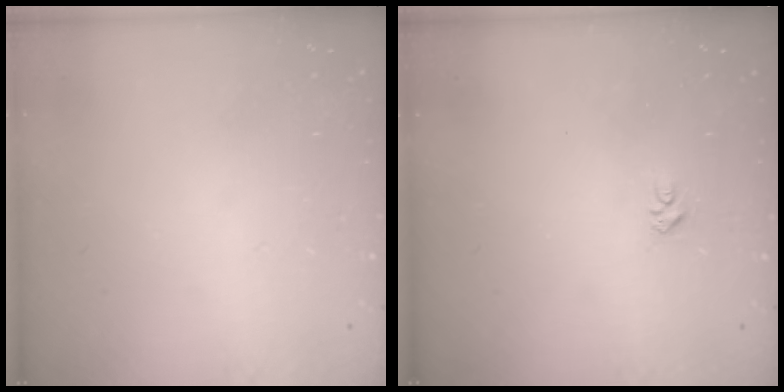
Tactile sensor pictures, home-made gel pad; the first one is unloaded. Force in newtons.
{"total": 2.8, "press": 2.8, "slide": 0.4}